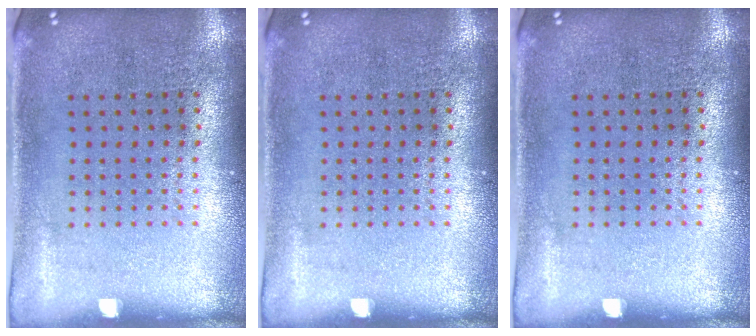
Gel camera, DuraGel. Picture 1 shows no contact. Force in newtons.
{"total": 0.0}
{"total": 0.0}